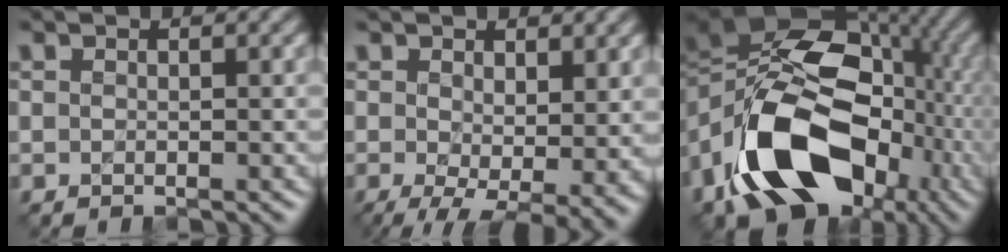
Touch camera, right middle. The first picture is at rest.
{"total": 6.4, "force": [-0.9, 3.0, 5.6], "torque": [-0.100, -0.016, -0.005]}
{"total": 17.6, "force": [-5.3, 12.1, 11.6], "torque": [-0.214, 0.008, -0.098]}